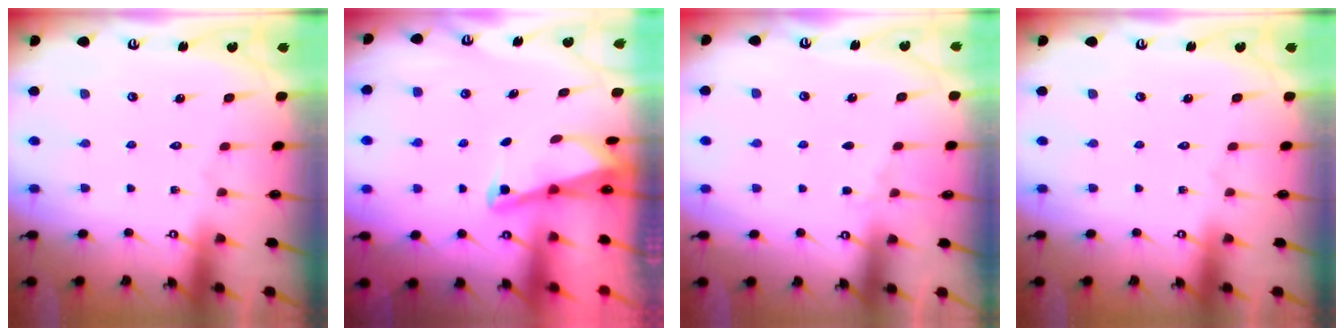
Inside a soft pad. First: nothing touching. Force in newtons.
{"total": 2.0, "press": 2.0, "slide": 0.4}
{"total": 2.8, "press": 2.8, "slide": 0.5}
{"total": 0.0}